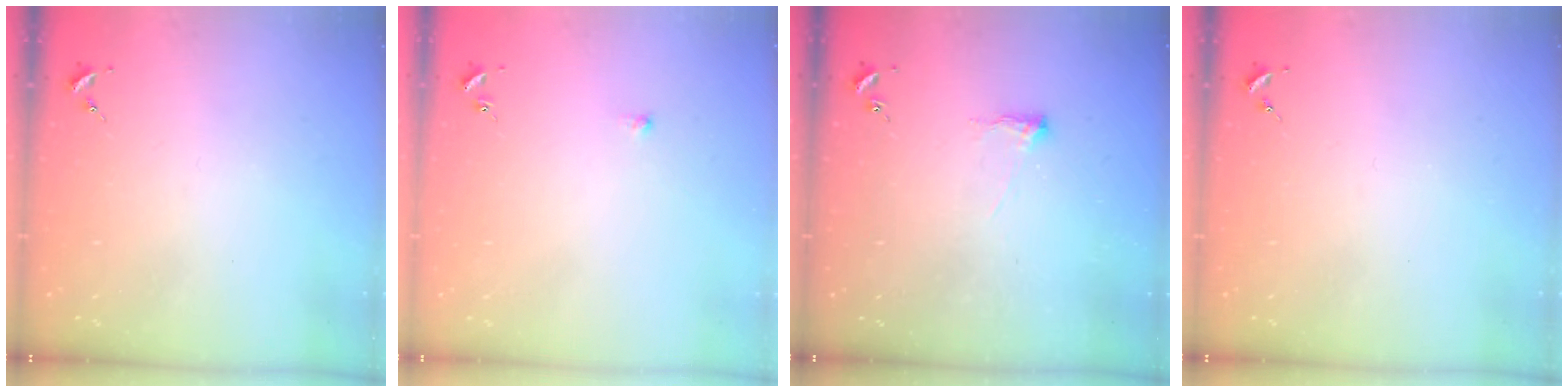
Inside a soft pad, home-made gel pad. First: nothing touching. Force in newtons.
{"total": 3.5, "press": 3.5, "slide": 0.6}
{"total": 4.7, "press": 4.6, "slide": 0.7}
{"total": 0.0}